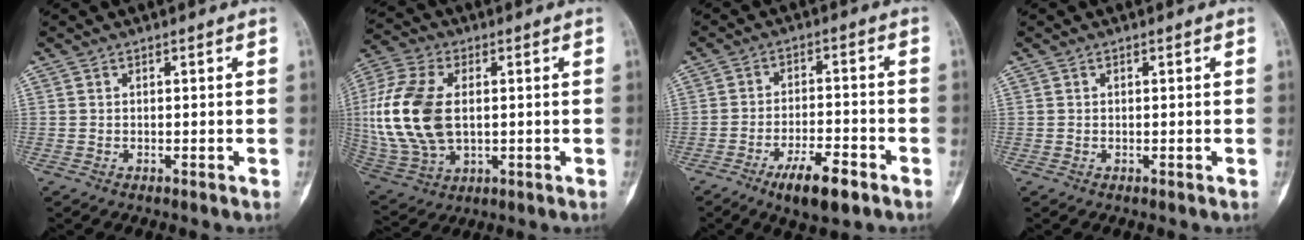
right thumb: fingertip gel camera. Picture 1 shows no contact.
{"total": 18.8, "force": [1.3, 11.3, 14.9], "torque": [-0.332, -0.003, 0.034]}
{"total": 8.9, "force": [-5.3, 2.8, 6.6], "torque": [-0.106, 0.022, -0.084]}
{"total": 0.0}